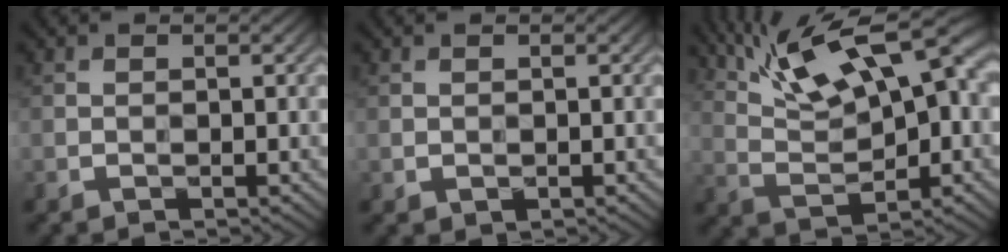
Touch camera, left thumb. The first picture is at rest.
{"total": 0.5, "force": [0.2, 0.4, 0.3], "torque": [-0.008, -0.002, 0.010]}
{"total": 13.9, "force": [7.2, 4.3, 11.0], "torque": [-0.202, 0.021, 0.123]}